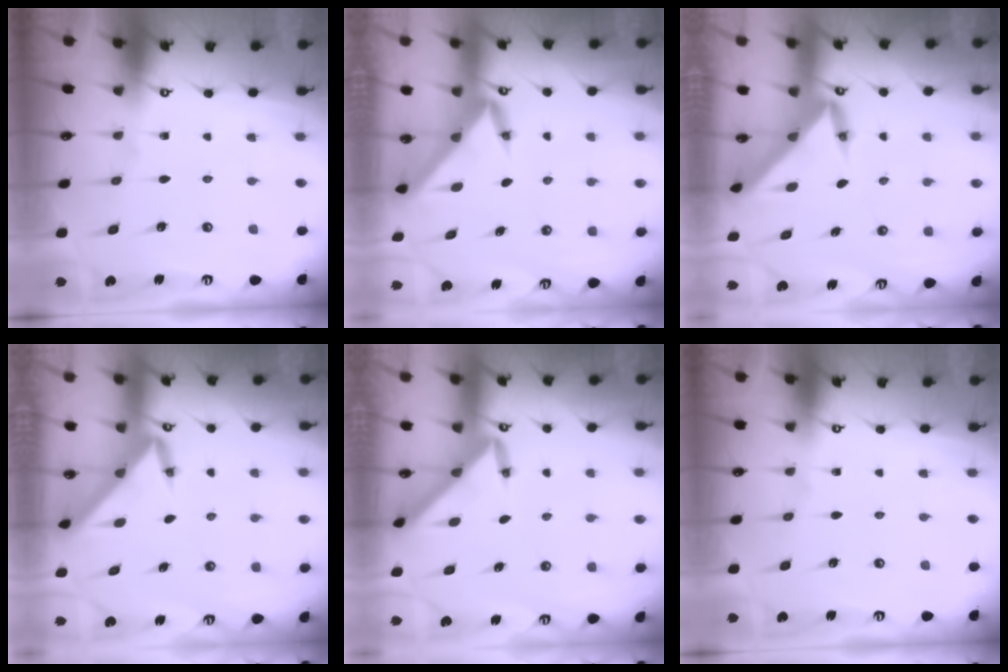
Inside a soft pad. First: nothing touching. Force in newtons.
{"total": 3.5, "press": 3.5, "slide": 0.1}
{"total": 5.5, "press": 5.5, "slide": 0.3}
{"total": 3.2, "press": 3.2, "slide": 0.0}
{"total": 5.0, "press": 4.9, "slide": 0.4}
{"total": 0.0}